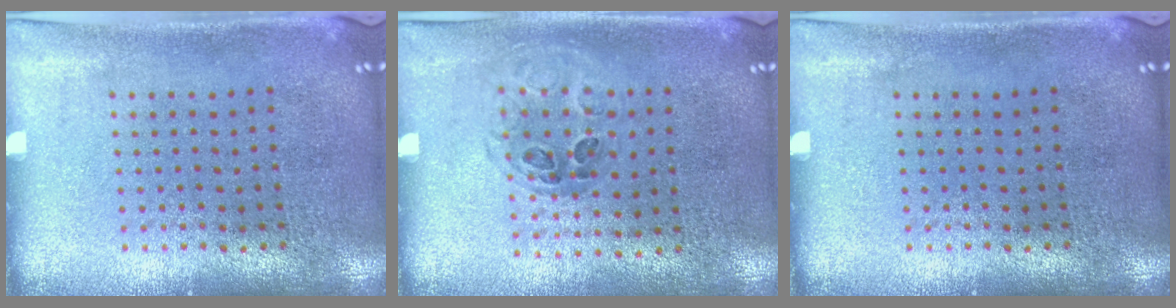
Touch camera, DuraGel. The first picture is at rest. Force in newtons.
{"total": 1.0, "press": 0.7, "slide": 0.6}
{"total": 0.0}